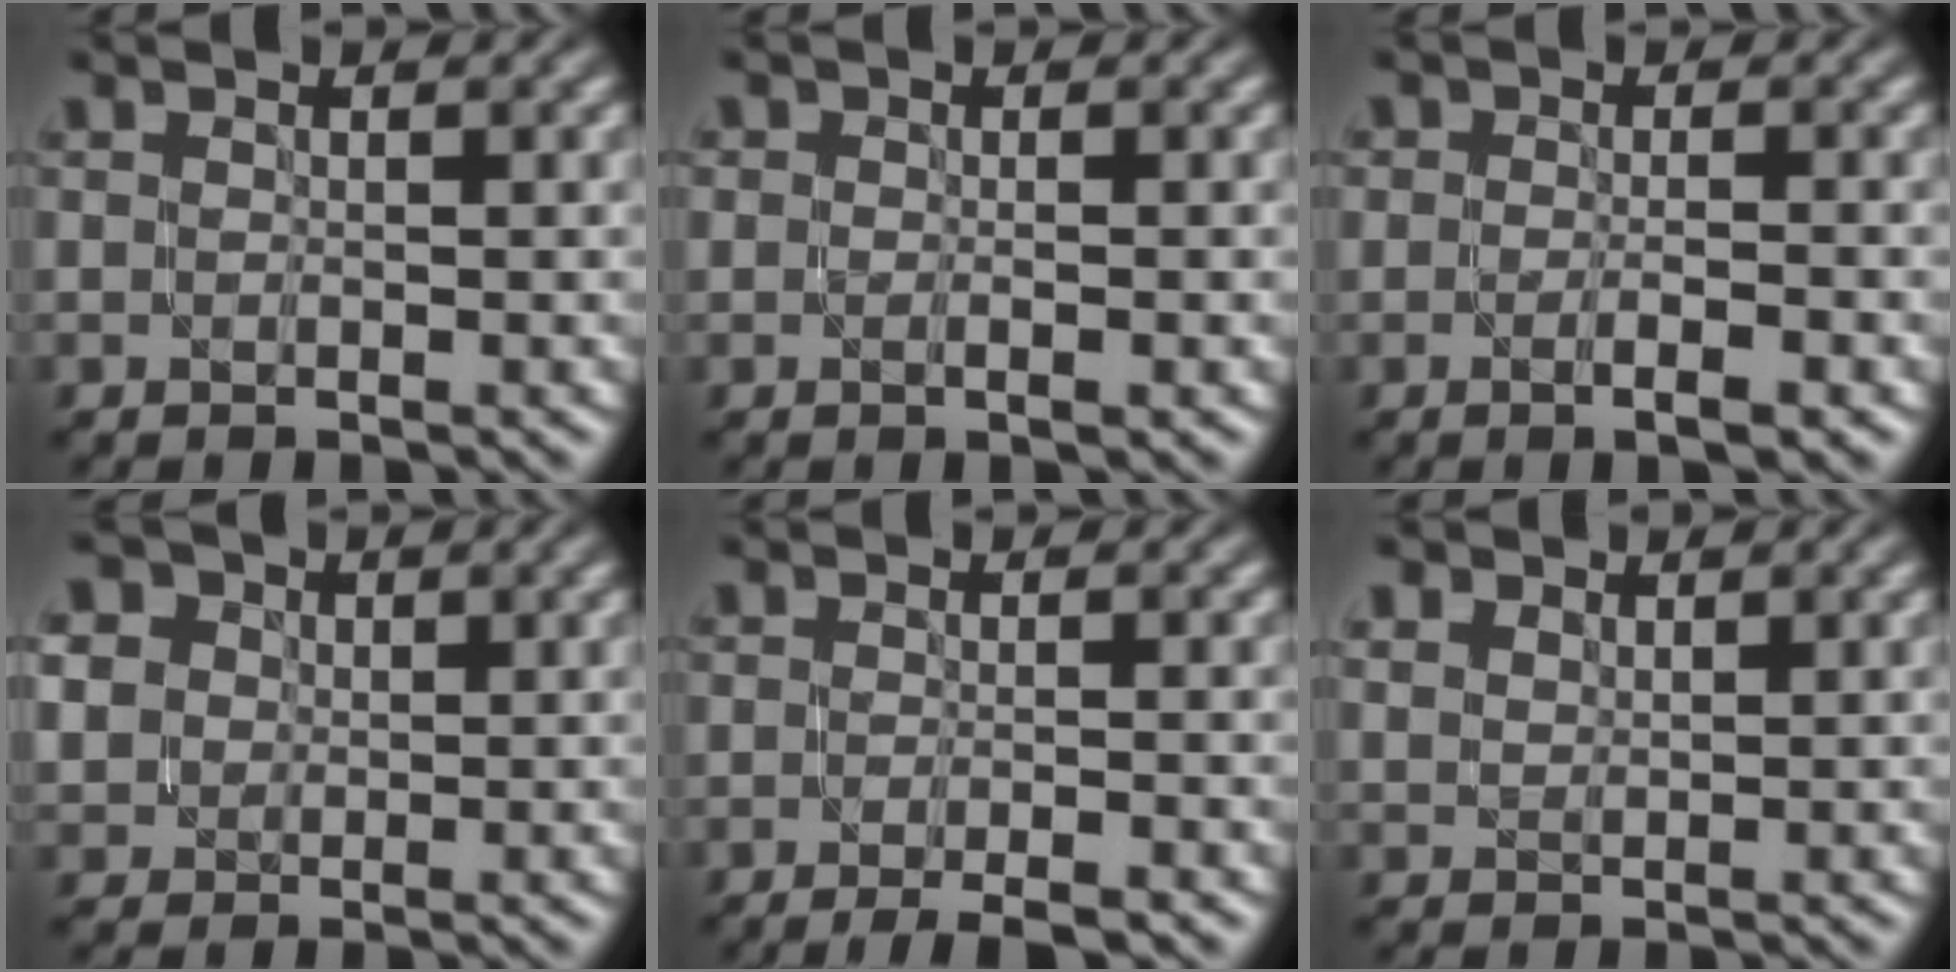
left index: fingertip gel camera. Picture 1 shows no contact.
{"total": 1.3, "force": [-0.2, 0.6, 1.2], "torque": [0.001, -0.005, -0.012]}
{"total": 2.2, "force": [-1.0, 0.6, 1.8], "torque": [-0.029, 0.001, -0.018]}
{"total": 6.7, "force": [2.9, 5.4, 2.7], "torque": [-0.074, 0.028, 0.038]}
{"total": 3.5, "force": [-2.4, 0.6, 2.6], "torque": [-0.035, -0.003, -0.041]}
{"total": 1.8, "force": [1.5, 1.0, 0.1], "torque": [-0.009, -0.001, 0.035]}